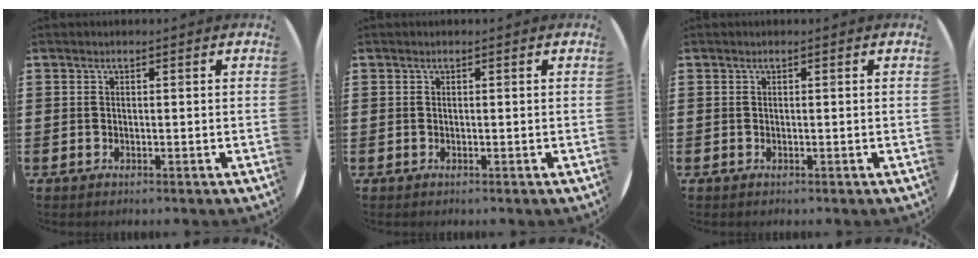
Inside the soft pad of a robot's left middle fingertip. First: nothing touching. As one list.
[{"total": 0.0}, {"total": 0.0}]